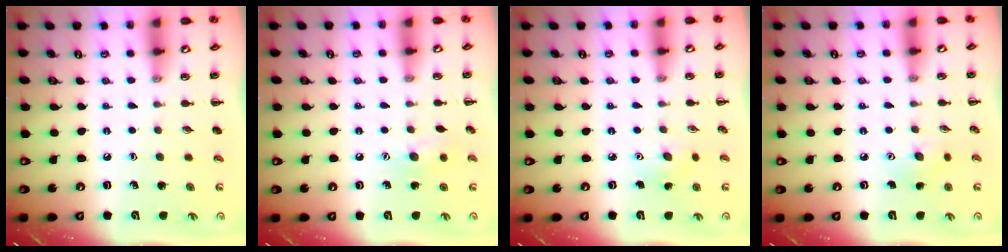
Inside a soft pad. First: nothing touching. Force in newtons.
{"total": 8.3, "press": 8.2, "slide": 1.3}
{"total": 4.3, "press": 4.2, "slide": 1.1}
{"total": 5.6, "press": 5.4, "slide": 1.6}